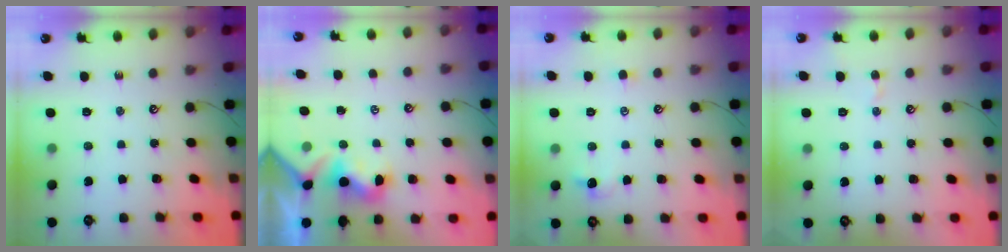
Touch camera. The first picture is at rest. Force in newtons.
{"total": 0.8, "press": 0.6, "slide": 0.5}
{"total": 0.0}
{"total": 1.6, "press": 1.5, "slide": 0.6}